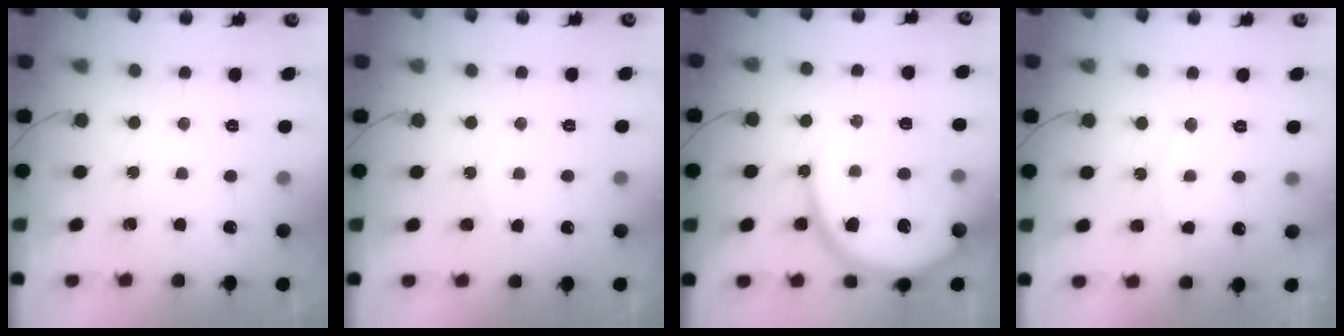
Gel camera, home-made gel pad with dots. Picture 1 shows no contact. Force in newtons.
{"total": 5.5, "press": 5.5, "slide": 0.5}
{"total": 15.1, "press": 15.0, "slide": 1.6}
{"total": 7.4, "press": 7.4, "slide": 0.3}